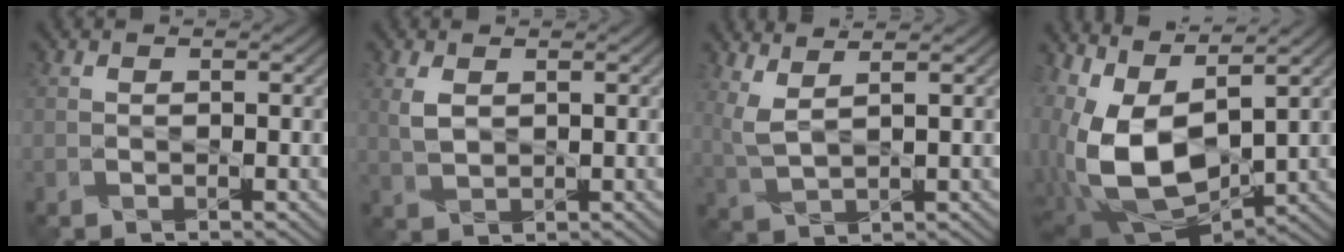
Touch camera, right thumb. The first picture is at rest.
{"total": 2.4, "force": [1.0, 1.4, 1.7], "torque": [-0.051, 0.002, 0.024]}
{"total": 3.8, "force": [2.8, 0.7, 2.5], "torque": [-0.075, 0.007, 0.064]}
{"total": 14.7, "force": [0.7, 6.7, 13.1], "torque": [-0.284, -0.010, 0.034]}